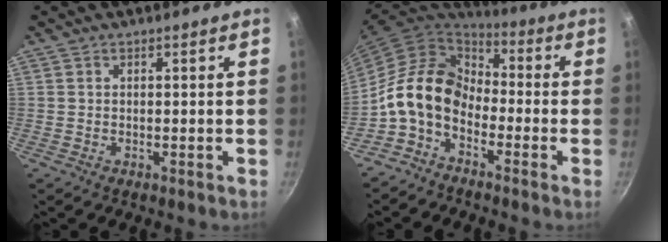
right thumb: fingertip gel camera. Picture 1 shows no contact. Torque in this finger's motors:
{"motor_torque": [1.68, 2.49, 1.28, -1.47, 0.16]}